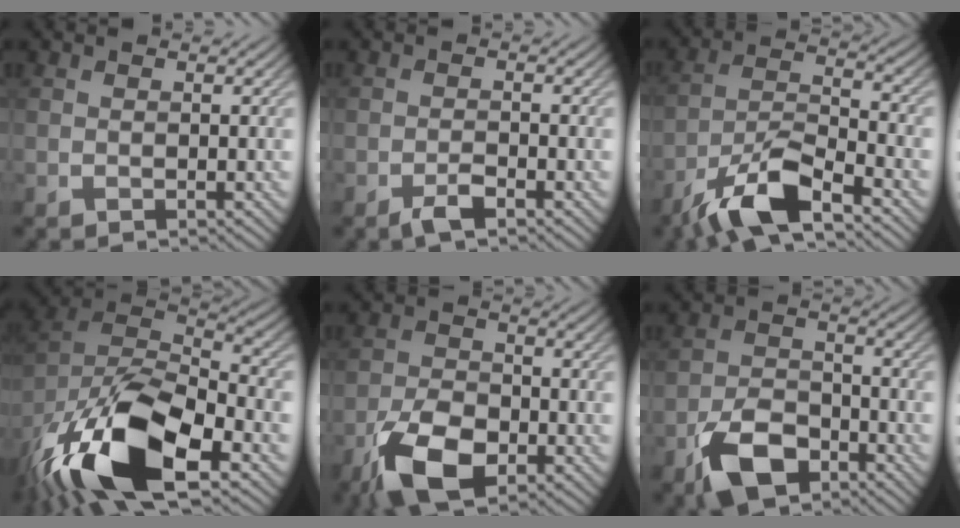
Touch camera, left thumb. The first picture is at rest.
{"total": 2.1, "force": [-1.5, 0.4, 1.3], "torque": [-0.027, 0.002, -0.031]}
{"total": 10.3, "force": [-7.2, 2.7, 6.8], "torque": [-0.129, 0.002, -0.145]}
{"total": 18.8, "force": [-10.9, 7.5, 13.4], "torque": [-0.291, -0.030, -0.184]}
{"total": 9.4, "force": [-5.0, 4.8, 6.4], "torque": [-0.138, -0.011, -0.101]}
{"total": 8.3, "force": [-5.2, 4.4, 4.8], "torque": [-0.097, -0.004, -0.109]}